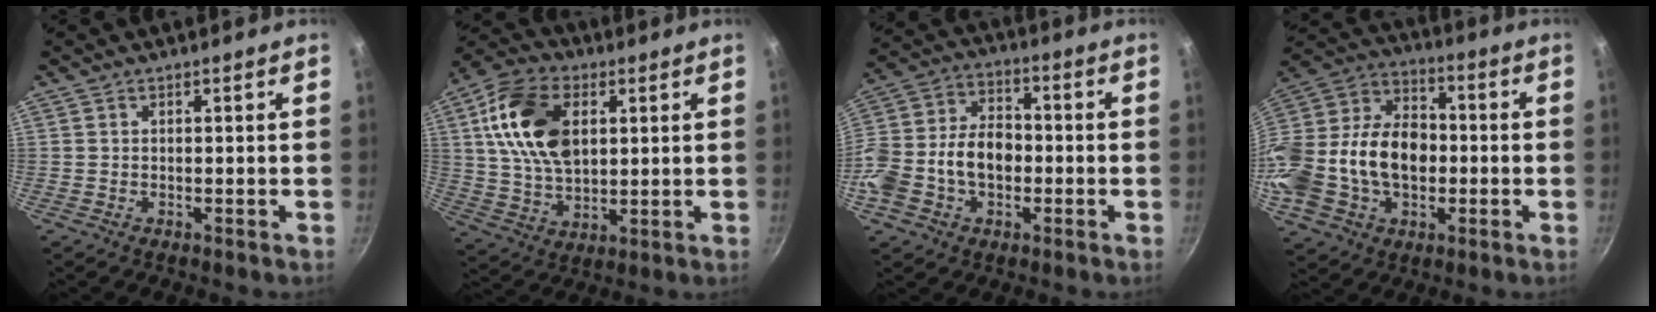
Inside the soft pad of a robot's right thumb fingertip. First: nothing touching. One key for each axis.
{"total": 17.0, "fx": 4.5, "fy": 10.6, "fz": 12.6, "tx": -0.220, "ty": 0.000, "tz": 0.082}
{"total": 16.3, "fx": -3.0, "fy": 11.2, "fz": 11.5, "tx": -0.232, "ty": 0.036, "tz": -0.058}
{"total": 26.4, "fx": -3.4, "fy": 18.3, "fz": 18.7, "tx": -0.405, "ty": 0.028, "tz": -0.051}